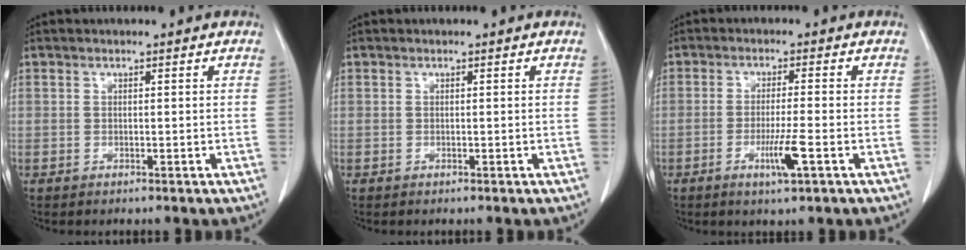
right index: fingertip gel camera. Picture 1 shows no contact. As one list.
[{"total": 0.0}, {"total": 4.9, "force": [-2.0, -0.2, 4.5], "torque": [-0.081, -0.009, -0.036]}]